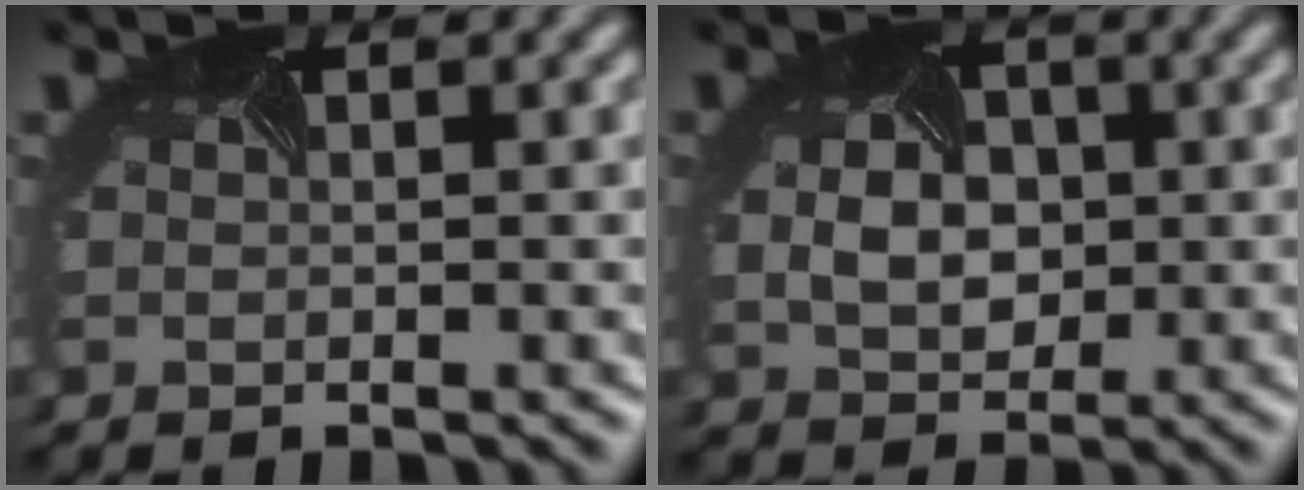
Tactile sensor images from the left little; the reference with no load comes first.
{"total": 4.7, "force": [0.1, 3.7, 3.0], "torque": [-0.055, 0.000, 0.000]}